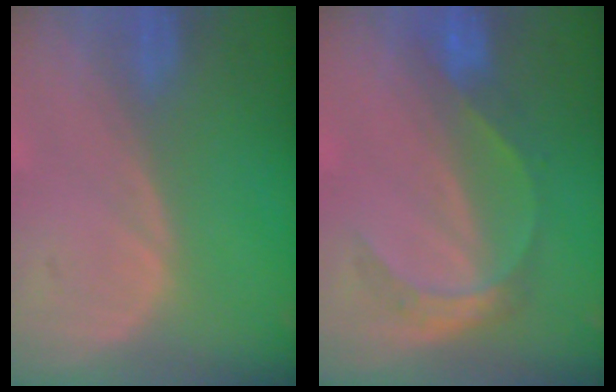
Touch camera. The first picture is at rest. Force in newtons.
{"total": 5.0, "press": 4.8, "slide": 1.2}